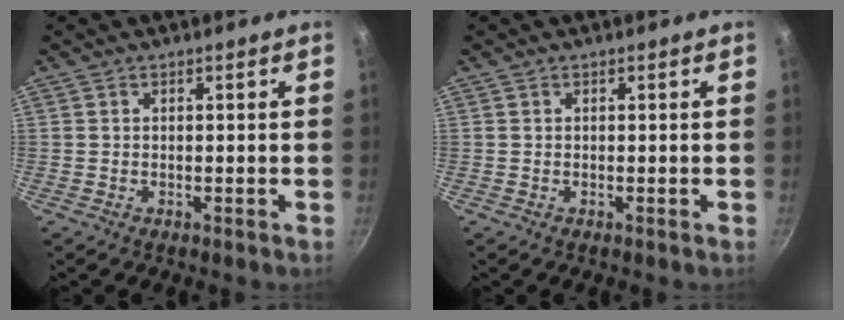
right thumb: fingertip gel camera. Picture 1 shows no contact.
{"total": 0.0}